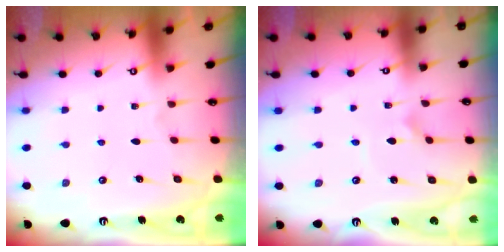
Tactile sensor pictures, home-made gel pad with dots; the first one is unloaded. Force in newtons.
{"total": 1.6, "press": 1.6, "slide": 0.2}